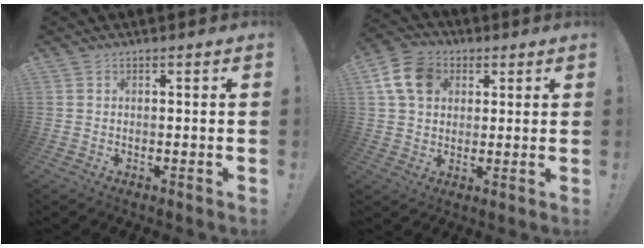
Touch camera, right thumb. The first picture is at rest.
{"total": 11.3, "force": [3.6, 8.1, 6.9], "torque": [-0.121, 0.006, 0.074]}